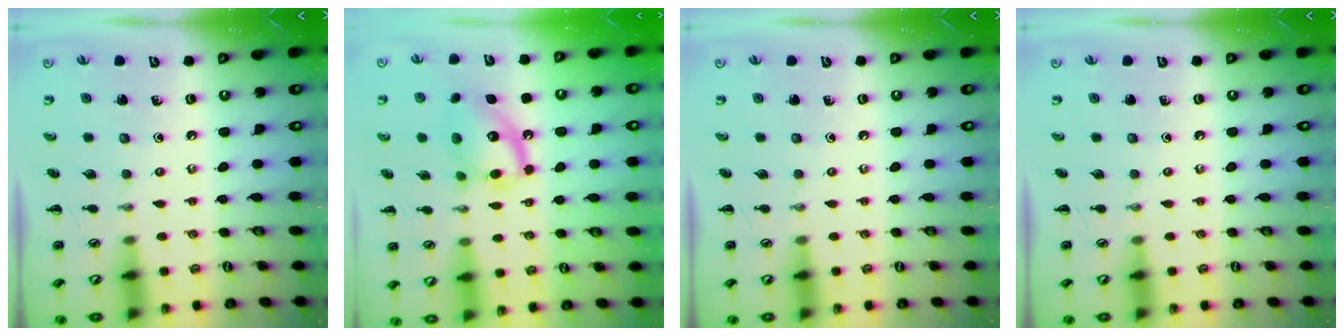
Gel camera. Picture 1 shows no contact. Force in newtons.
{"total": 13.2, "press": 13.1, "slide": 1.3}
{"total": 0.0}
{"total": 0.0}